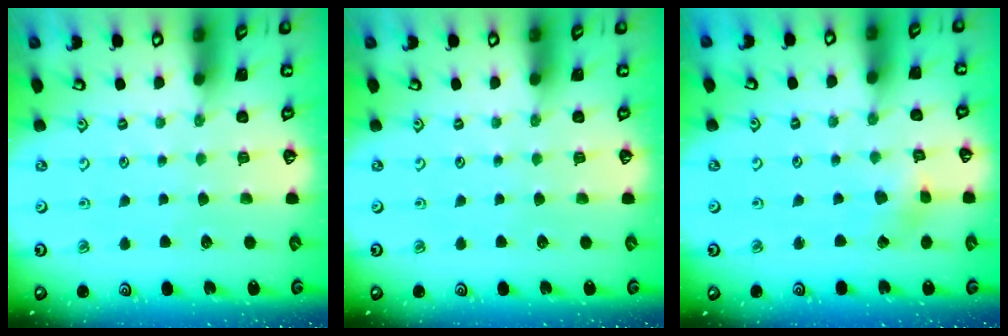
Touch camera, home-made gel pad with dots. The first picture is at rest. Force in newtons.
{"total": 0.0}
{"total": 2.7, "press": 2.7, "slide": 0.2}